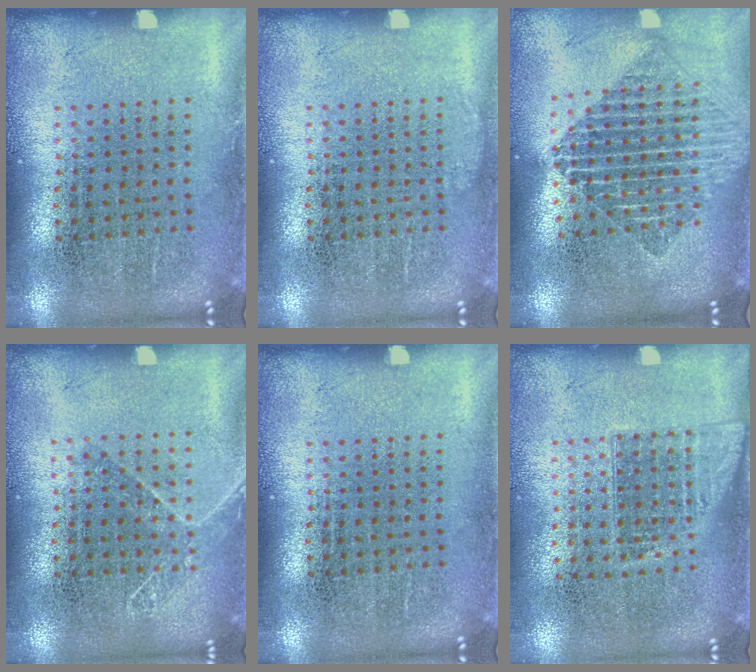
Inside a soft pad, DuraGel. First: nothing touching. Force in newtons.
{"total": 0.5, "press": 0.5, "slide": 0.1}
{"total": 1.8, "press": 1.5, "slide": 1.1}
{"total": 1.1, "press": 0.9, "slide": 0.5}
{"total": 0.0}
{"total": 1.1, "press": 1.0, "slide": 0.6}